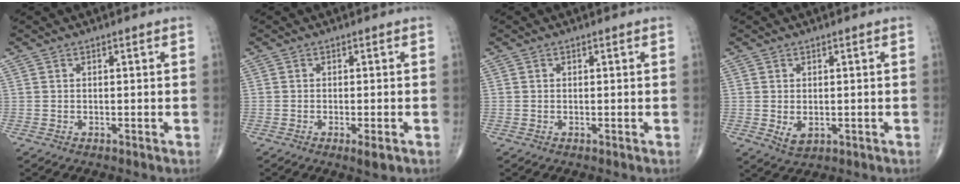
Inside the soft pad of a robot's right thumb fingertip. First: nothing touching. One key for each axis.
{"total": 2.5, "fx": -1.2, "fy": 0.6, "fz": 2.1, "tx": -0.032, "ty": -0.004, "tz": -0.018}
{"total": 0.0}
{"total": 2.9, "fx": -0.3, "fy": 1.9, "fz": 2.1, "tx": -0.029, "ty": -0.005, "tz": 0.004}